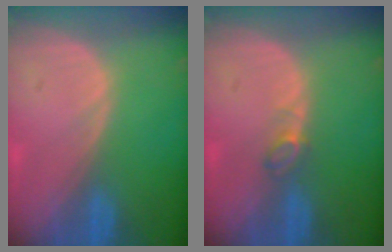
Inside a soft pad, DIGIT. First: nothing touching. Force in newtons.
{"total": 2.0, "press": 1.9, "slide": 0.4}